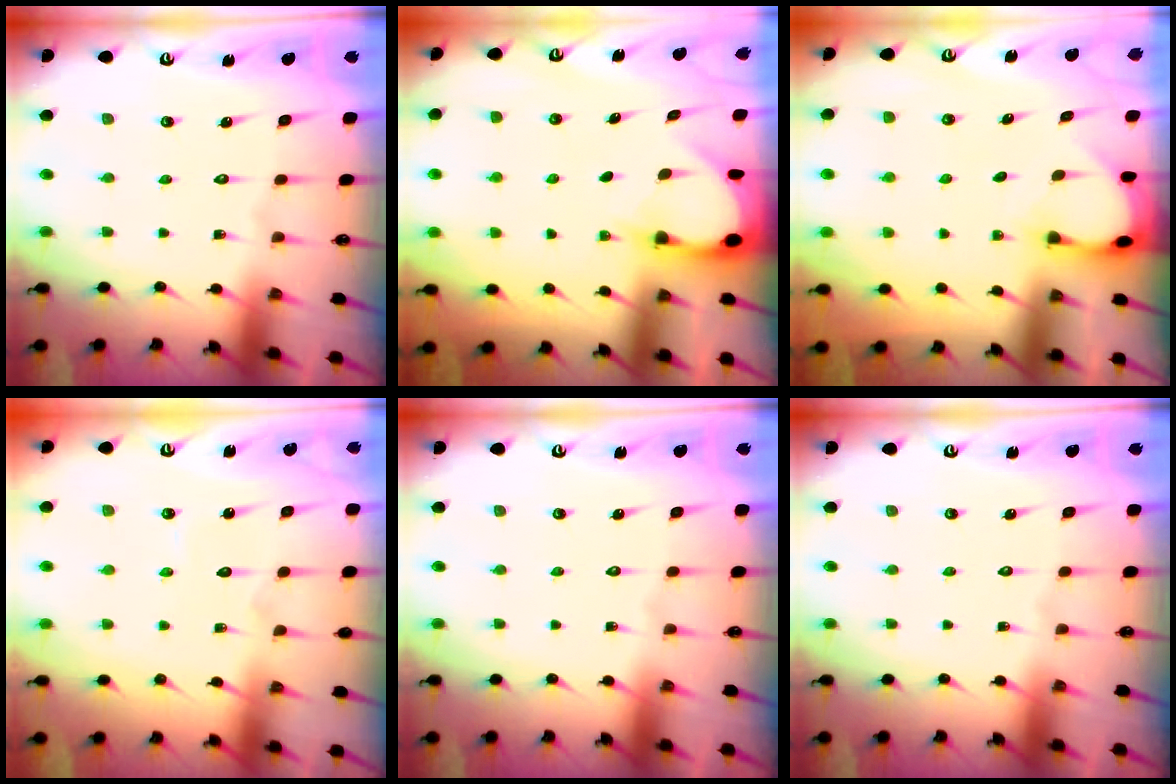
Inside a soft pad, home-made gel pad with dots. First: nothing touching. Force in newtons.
{"total": 2.9, "press": 2.9, "slide": 0.3}
{"total": 3.4, "press": 3.4, "slide": 0.1}
{"total": 3.7, "press": 3.7, "slide": 0.4}
{"total": 0.0}
{"total": 0.0}